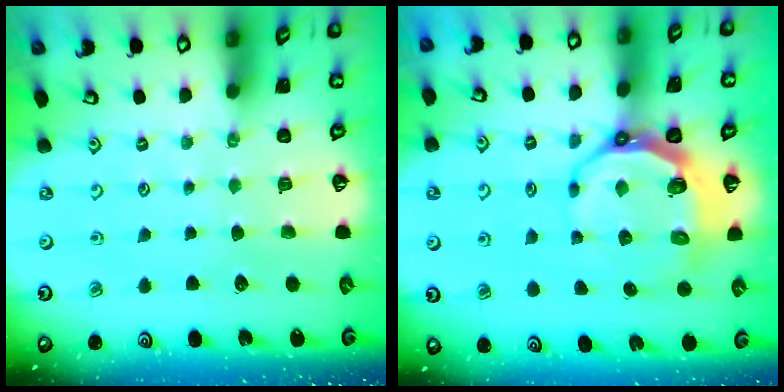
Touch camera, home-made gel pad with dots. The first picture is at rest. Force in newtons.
{"total": 8.7, "press": 7.7, "slide": 4.1}